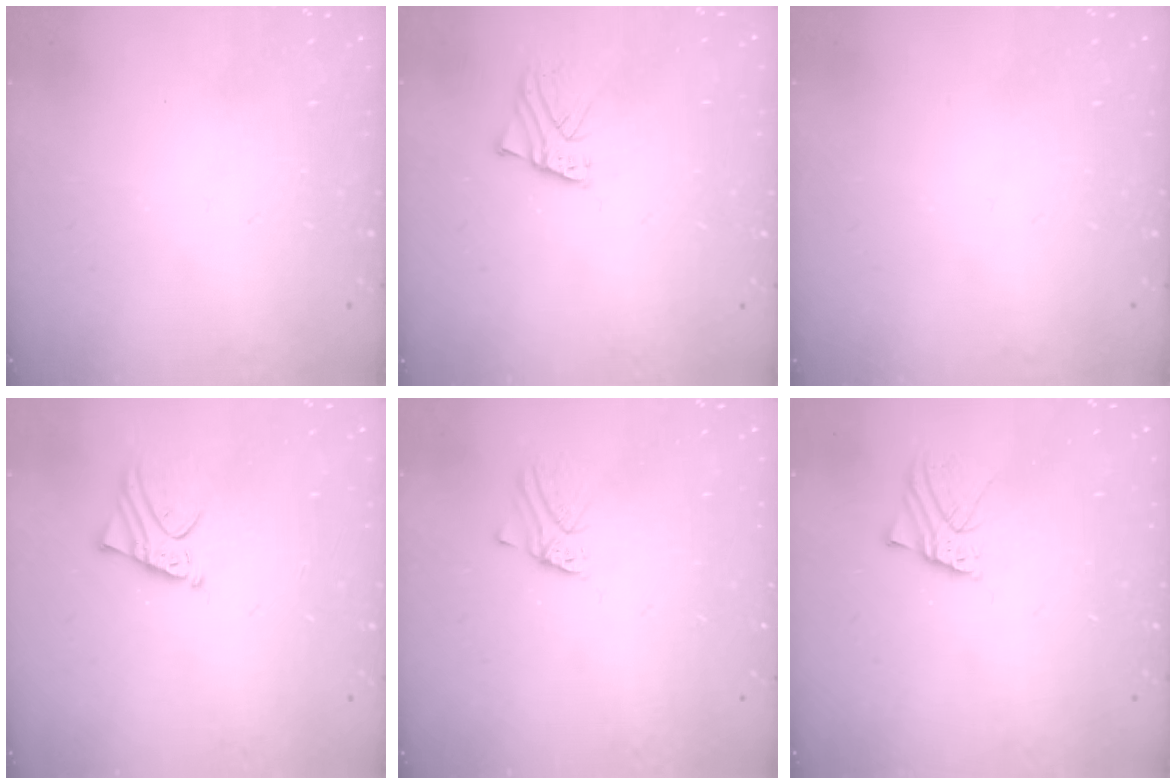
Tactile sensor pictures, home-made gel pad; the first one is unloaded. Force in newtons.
{"total": 1.5, "press": 1.5, "slide": 0.2}
{"total": 0.0}
{"total": 2.9, "press": 2.8, "slide": 0.3}
{"total": 2.8, "press": 2.7, "slide": 0.3}
{"total": 2.6, "press": 2.6, "slide": 0.2}